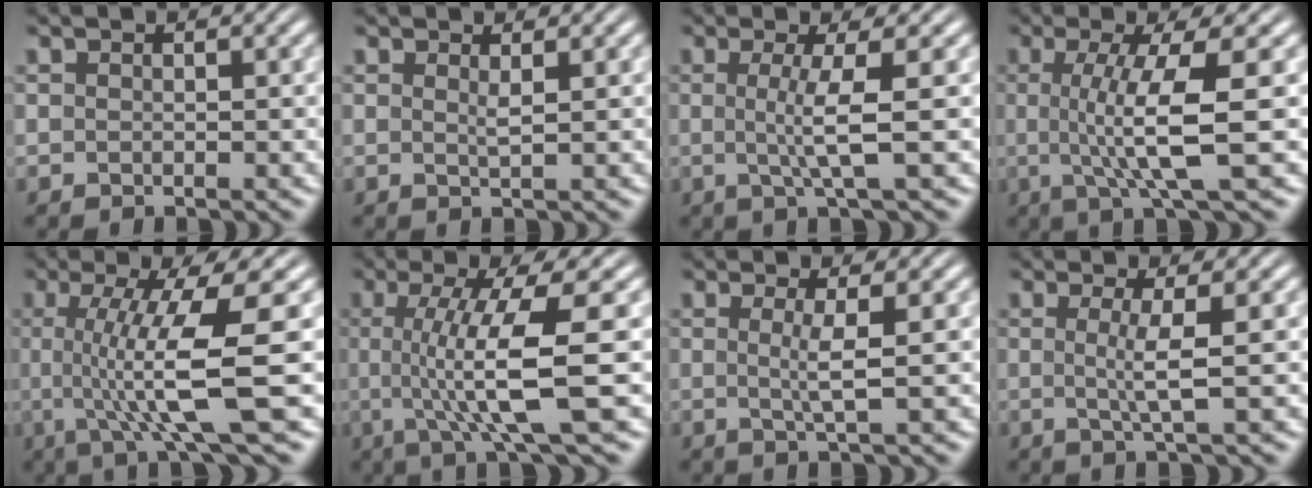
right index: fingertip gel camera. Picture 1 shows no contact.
{"total": 1.0, "force": [0.5, -0.4, 0.7], "torque": [-0.014, -0.010, 0.013]}
{"total": 3.3, "force": [0.1, -0.6, 3.2], "torque": [-0.066, -0.009, 0.004]}
{"total": 6.0, "force": [-0.1, 0.4, 6.0], "torque": [-0.104, -0.011, 0.005]}
{"total": 8.4, "force": [-0.1, 1.1, 8.4], "torque": [-0.138, -0.010, 0.003]}
{"total": 7.6, "force": [-0.2, 0.7, 7.6], "torque": [-0.125, -0.011, 0.003]}
{"total": 2.3, "force": [0.2, -0.5, 2.2], "torque": [-0.046, -0.014, 0.009]}
{"total": 2.8, "force": [0.2, -0.6, 2.7], "torque": [-0.057, -0.012, 0.009]}